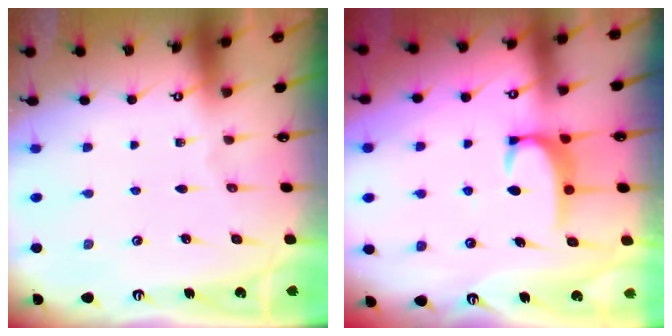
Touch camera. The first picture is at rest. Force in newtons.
{"total": 2.9, "press": 2.8, "slide": 0.5}